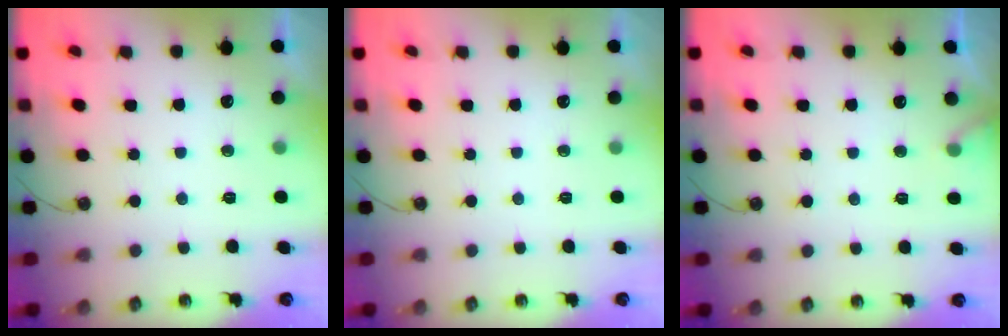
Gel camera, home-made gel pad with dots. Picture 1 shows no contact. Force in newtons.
{"total": 0.0}
{"total": 5.4, "press": 5.4, "slide": 0.4}